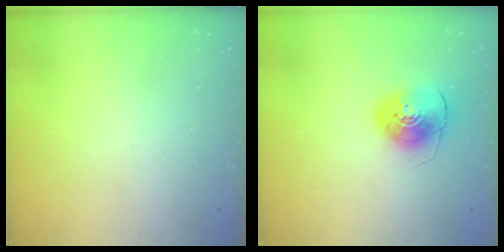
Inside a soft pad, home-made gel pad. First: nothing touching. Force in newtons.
{"total": 9.3, "press": 9.3, "slide": 1.1}